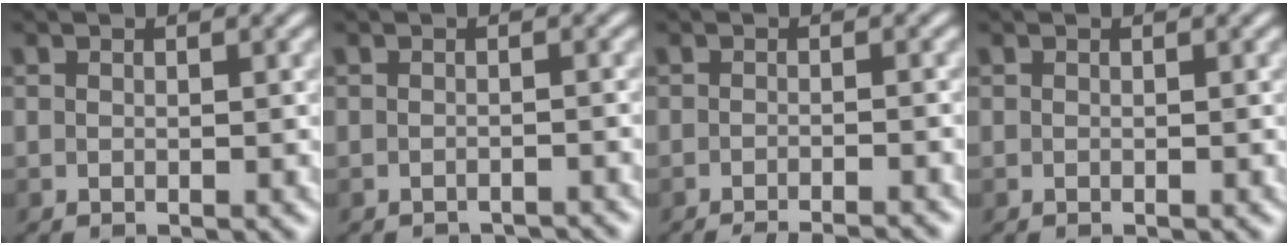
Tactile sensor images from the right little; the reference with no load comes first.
{"total": 1.0, "force": [-1.0, -0.3, 0.0], "torque": [0.000, 0.000, -0.016]}
{"total": 3.8, "force": [-2.3, 1.0, 2.8], "torque": [-0.019, -0.003, -0.036]}
{"total": 0.0}